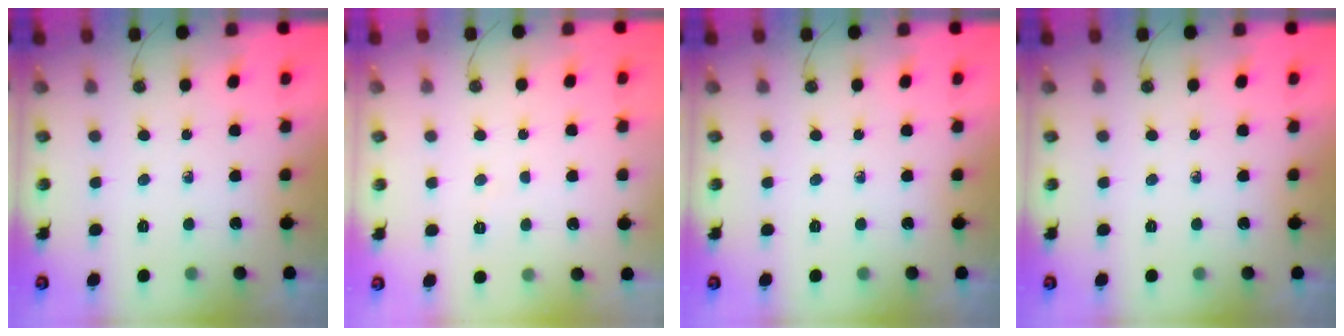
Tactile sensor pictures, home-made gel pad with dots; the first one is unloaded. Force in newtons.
{"total": 3.9, "press": 3.8, "slide": 0.7}
{"total": 0.0}
{"total": 0.0}